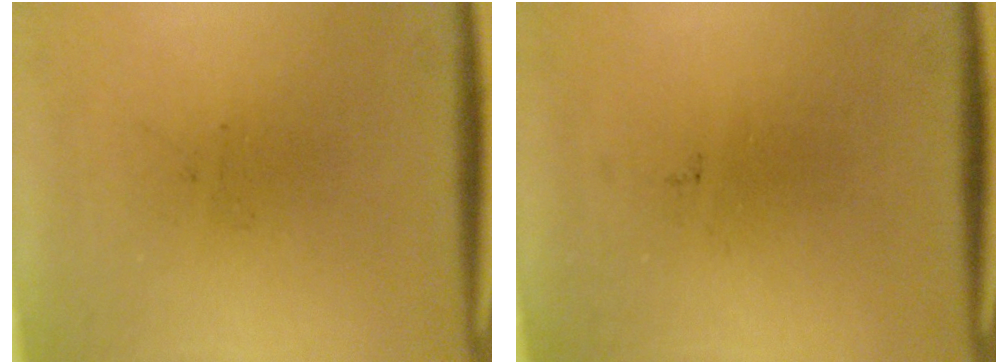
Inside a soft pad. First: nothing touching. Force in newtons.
{"total": 0.0}